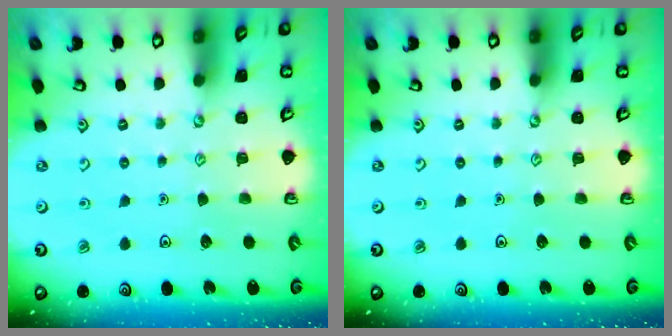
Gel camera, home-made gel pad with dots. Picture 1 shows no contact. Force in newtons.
{"total": 0.0}